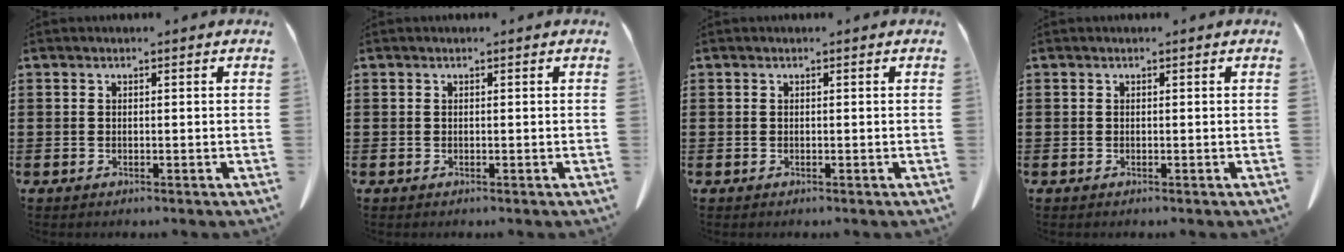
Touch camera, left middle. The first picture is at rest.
{"total": 0.0}
{"total": 0.0}
{"total": 0.0}